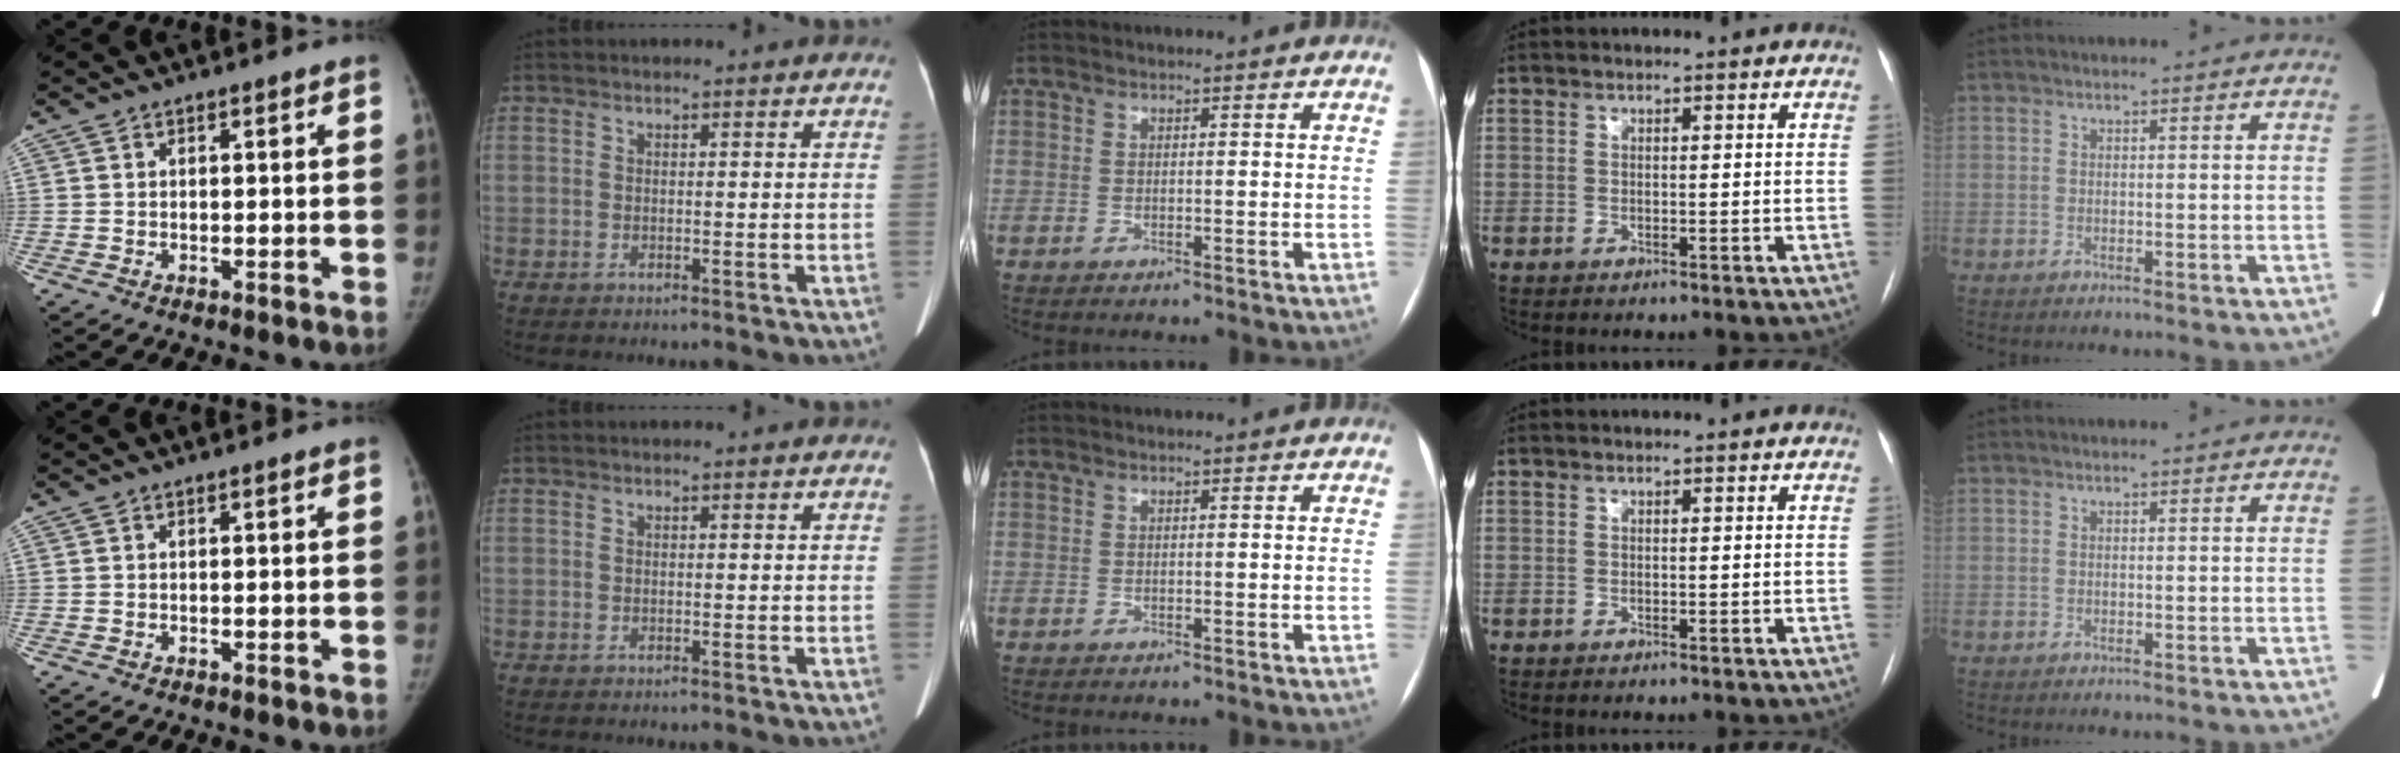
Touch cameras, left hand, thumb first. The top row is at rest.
{}